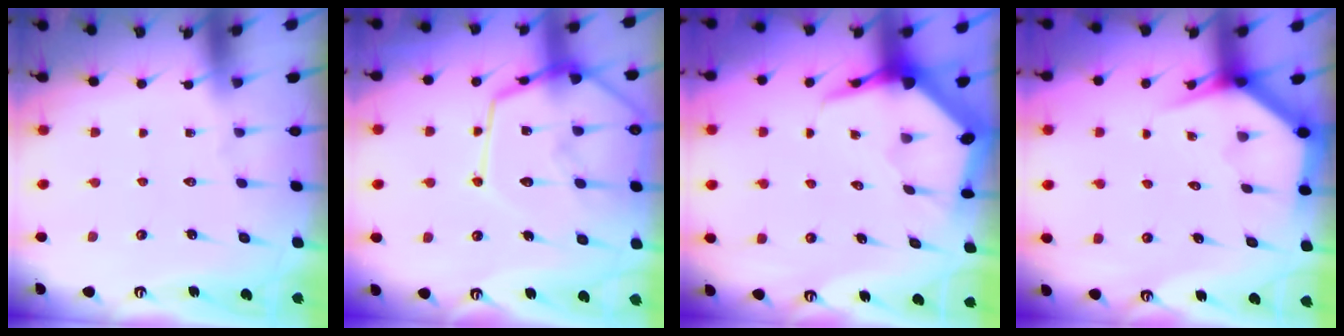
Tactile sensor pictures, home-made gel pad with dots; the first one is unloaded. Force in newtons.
{"total": 17.7, "press": 17.6, "slide": 1.6}
{"total": 6.1, "press": 6.1, "slide": 0.5}
{"total": 3.6, "press": 3.6, "slide": 0.3}